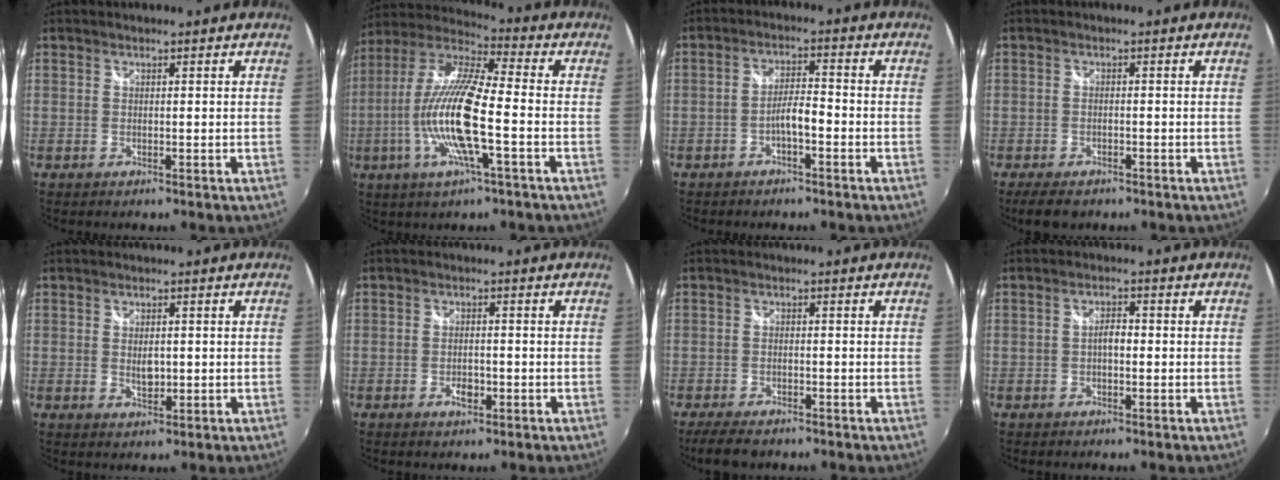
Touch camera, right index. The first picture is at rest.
{"total": 16.8, "force": [-4.1, 2.6, 16.1], "torque": [-0.307, -0.013, -0.082]}
{"total": 3.7, "force": [-2.2, 0.7, 3.0], "torque": [-0.061, 0.009, -0.037]}
{"total": 5.3, "force": [-3.8, 2.1, 3.0], "torque": [-0.069, -0.019, -0.062]}
{"total": 3.0, "force": [-0.1, 1.7, 2.4], "torque": [-0.039, -0.003, 0.000]}
{"total": 2.9, "force": [-1.3, 1.5, 2.2], "torque": [-0.040, -0.003, -0.022]}
{"total": 5.9, "force": [-4.6, 1.7, 3.2], "torque": [-0.079, -0.020, -0.081]}
{"total": 2.2, "force": [-0.5, 1.0, 1.9], "torque": [-0.035, 0.006, -0.010]}